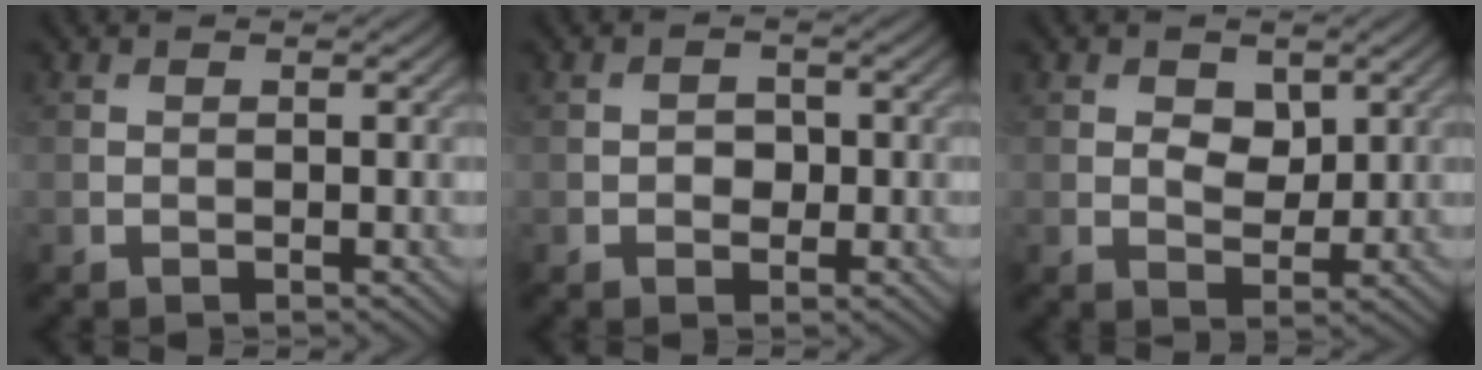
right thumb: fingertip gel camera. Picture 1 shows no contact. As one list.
[{"total": 1.8, "force": [-0.2, 1.5, 1.0], "torque": [-0.016, -0.006, -0.007]}, {"total": 3.4, "force": [1.2, 2.2, 2.2], "torque": [-0.045, -0.006, 0.017]}]